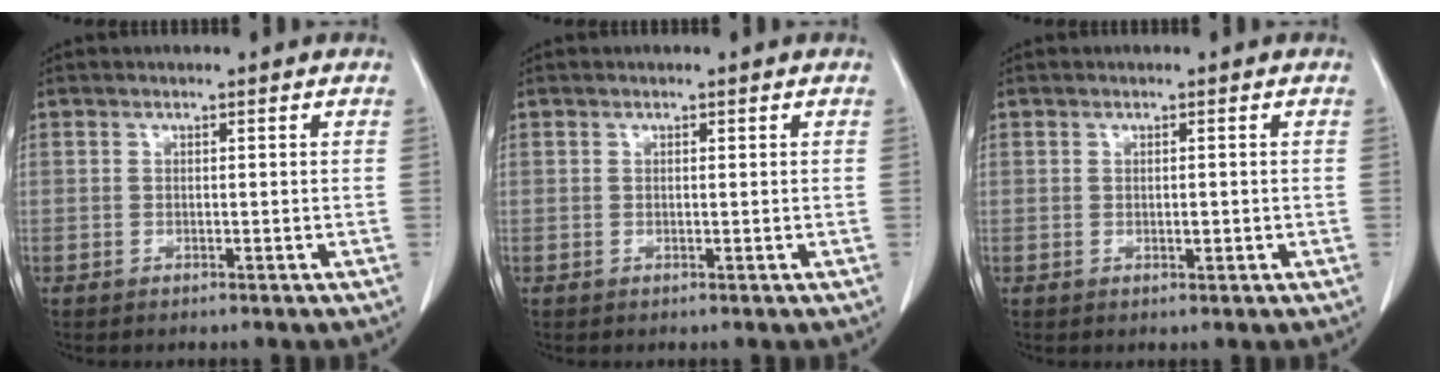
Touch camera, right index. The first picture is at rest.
{"total": 0.0}
{"total": 1.0, "force": [0.0, 0.4, 0.9], "torque": [-0.014, -0.002, 0.002]}